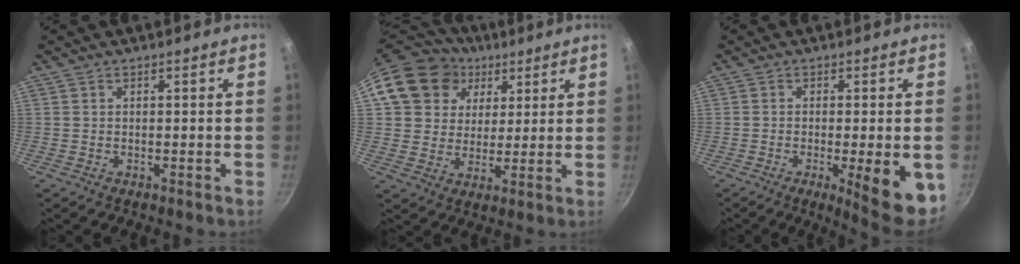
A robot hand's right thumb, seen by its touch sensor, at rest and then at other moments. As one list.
[{"total": 16.5, "force": [6.2, 14.0, 6.1], "torque": [-0.098, 0.016, 0.106]}, {"total": 10.1, "force": [-2.9, 1.9, 9.5], "torque": [-0.120, -0.004, -0.034]}]